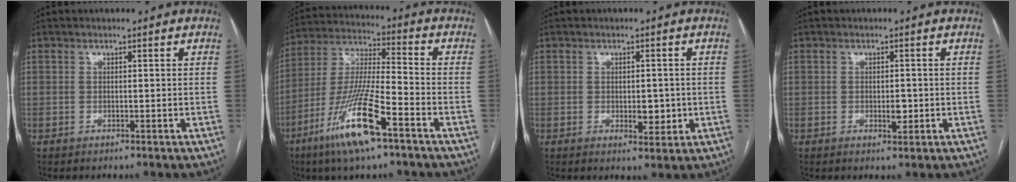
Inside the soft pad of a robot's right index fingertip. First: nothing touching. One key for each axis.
{"total": 14.9, "fx": -8.1, "fy": 1.5, "fz": 12.5, "tx": -0.255, "ty": -0.023, "tz": -0.151}
{"total": 3.5, "fx": -0.5, "fy": 1.8, "fz": 3.0, "tx": -0.039, "ty": -0.003, "tz": 0.000}
{"total": 2.0, "fx": -0.4, "fy": 1.0, "fz": 1.8, "tx": -0.027, "ty": -0.001, "tz": -0.001}